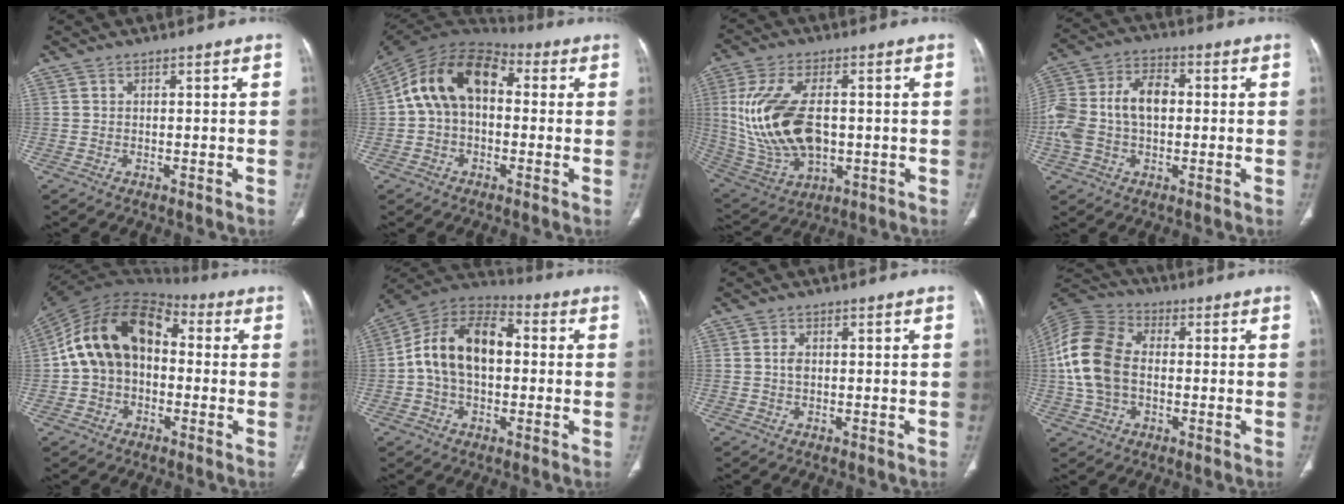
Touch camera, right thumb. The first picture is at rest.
{"total": 14.6, "force": [1.3, 9.9, 10.7], "torque": [-0.177, 0.044, 0.009]}
{"total": 19.1, "force": [0.5, 10.6, 15.8], "torque": [-0.320, -0.008, 0.026]}
{"total": 14.1, "force": [-0.1, 9.1, 10.7], "torque": [-0.223, 0.039, -0.005]}
{"total": 16.4, "force": [0.6, 11.5, 11.6], "torque": [-0.187, 0.044, -0.001]}
{"total": 16.0, "force": [0.6, 10.3, 12.2], "torque": [-0.201, 0.040, 0.001]}
{"total": 1.5, "force": [0.0, 1.0, 1.2], "torque": [-0.024, 0.001, -0.003]}
{"total": 14.5, "force": [-0.3, 10.0, 10.5], "torque": [-0.221, 0.027, -0.010]}